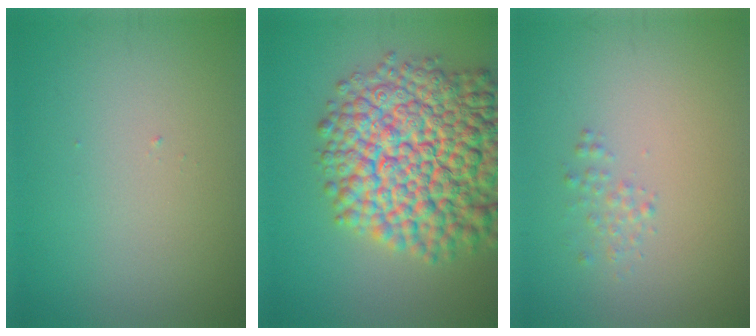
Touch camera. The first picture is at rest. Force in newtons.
{"total": 14.5, "press": 14.5, "slide": 0.5}
{"total": 0.9, "press": 0.9, "slide": 0.0}